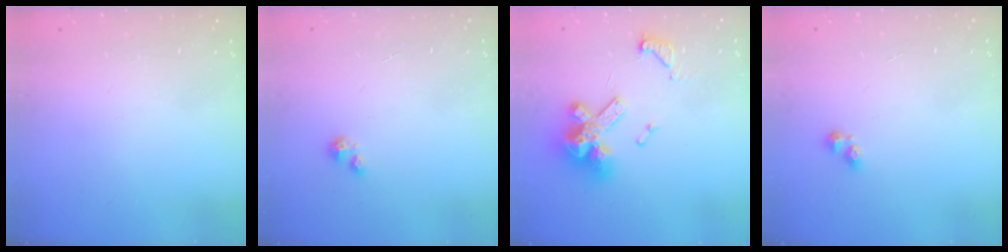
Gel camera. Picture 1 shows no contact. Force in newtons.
{"total": 0.9, "press": 0.9, "slide": 0.3}
{"total": 14.5, "press": 14.5, "slide": 0.9}
{"total": 2.6, "press": 2.6, "slide": 0.4}